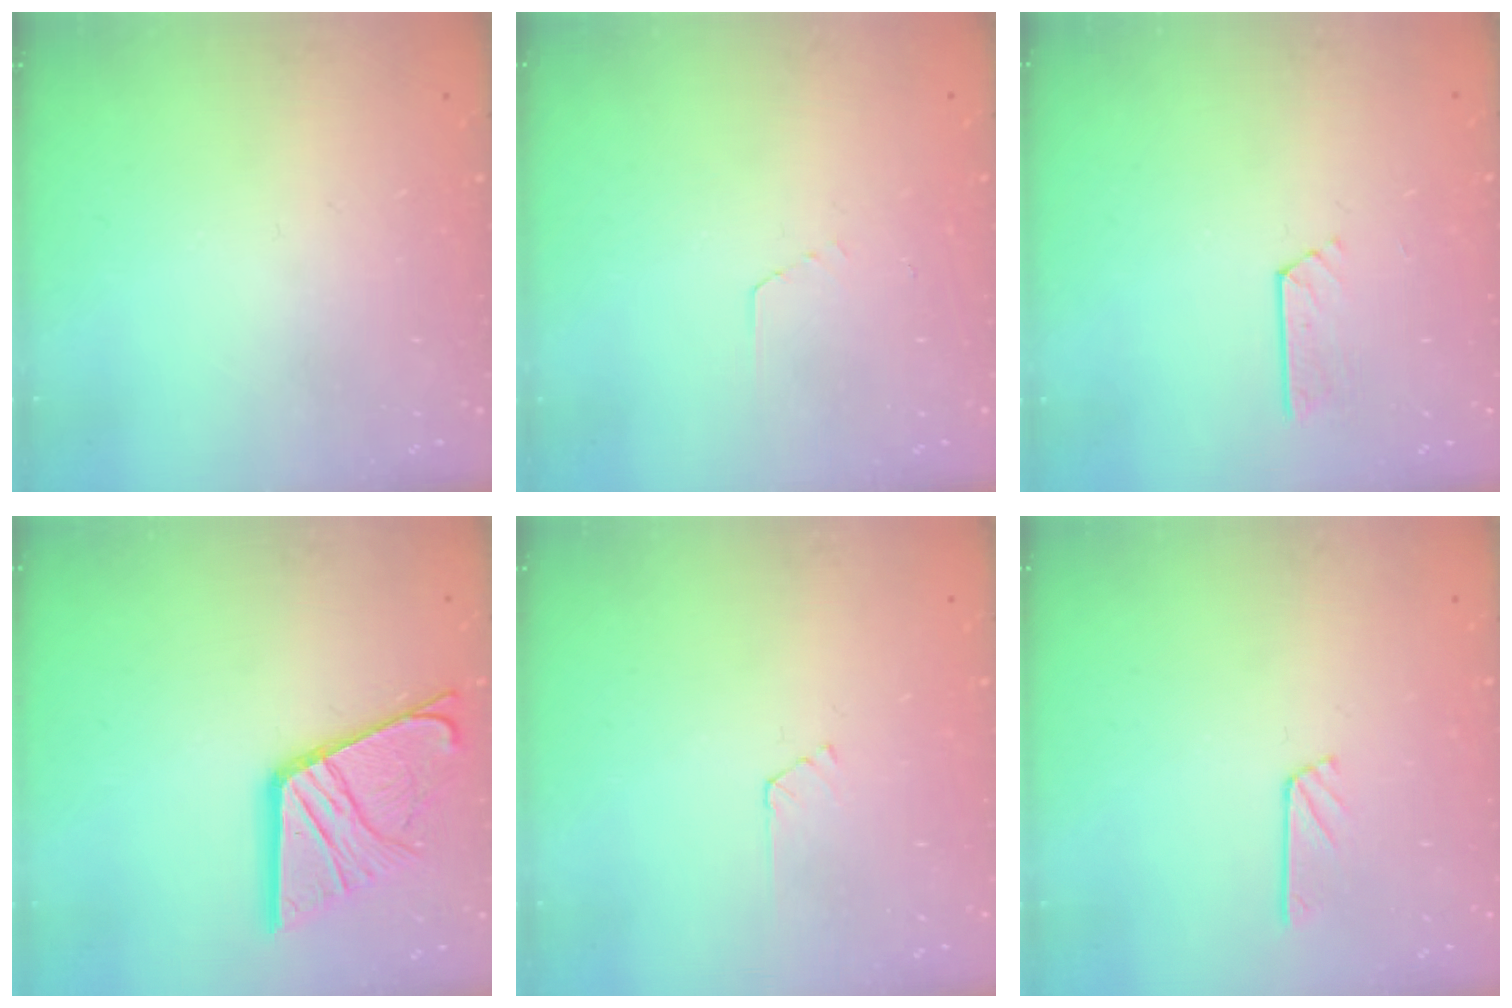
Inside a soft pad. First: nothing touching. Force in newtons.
{"total": 2.9, "press": 2.9, "slide": 0.2}
{"total": 3.4, "press": 3.3, "slide": 0.4}
{"total": 17.4, "press": 17.3, "slide": 1.8}
{"total": 2.4, "press": 2.4, "slide": 0.3}
{"total": 3.0, "press": 3.0, "slide": 0.3}